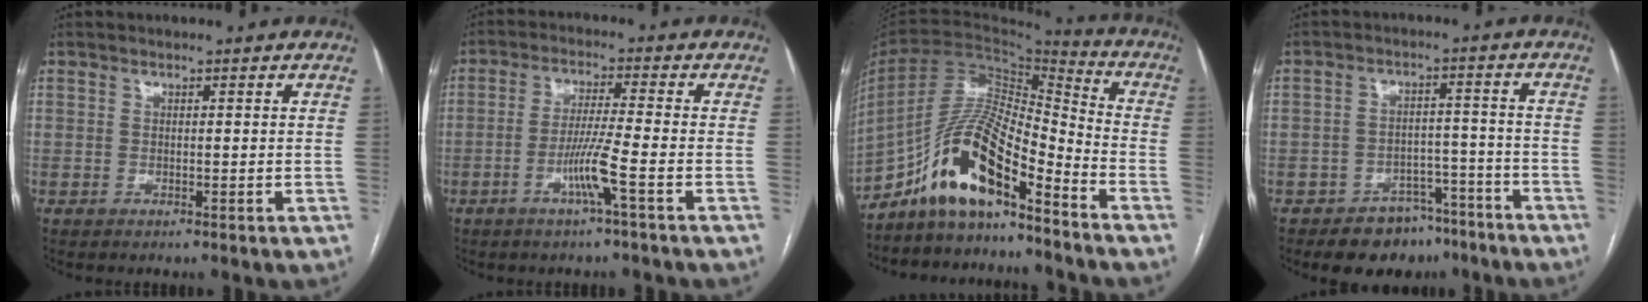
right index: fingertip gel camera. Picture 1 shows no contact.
{"total": 6.1, "force": [-2.5, -0.9, 5.5], "torque": [-0.107, -0.005, -0.049]}
{"total": 14.1, "force": [-10.0, 2.8, 9.6], "torque": [-0.178, 0.025, -0.177]}
{"total": 8.0, "force": [-6.1, 4.9, 1.8], "torque": [-0.003, 0.031, -0.085]}